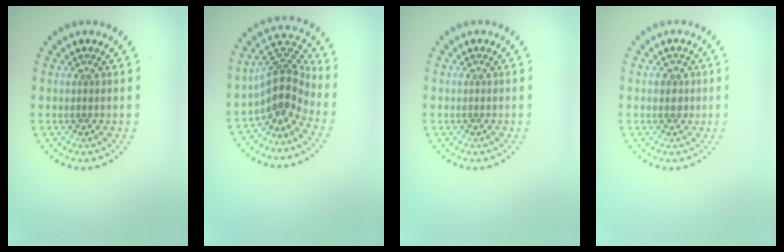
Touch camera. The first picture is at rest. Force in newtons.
{"total": 4.1, "press": 3.0, "slide": 2.9}
{"total": 0.0}
{"total": 1.1, "press": 1.1, "slide": 0.3}